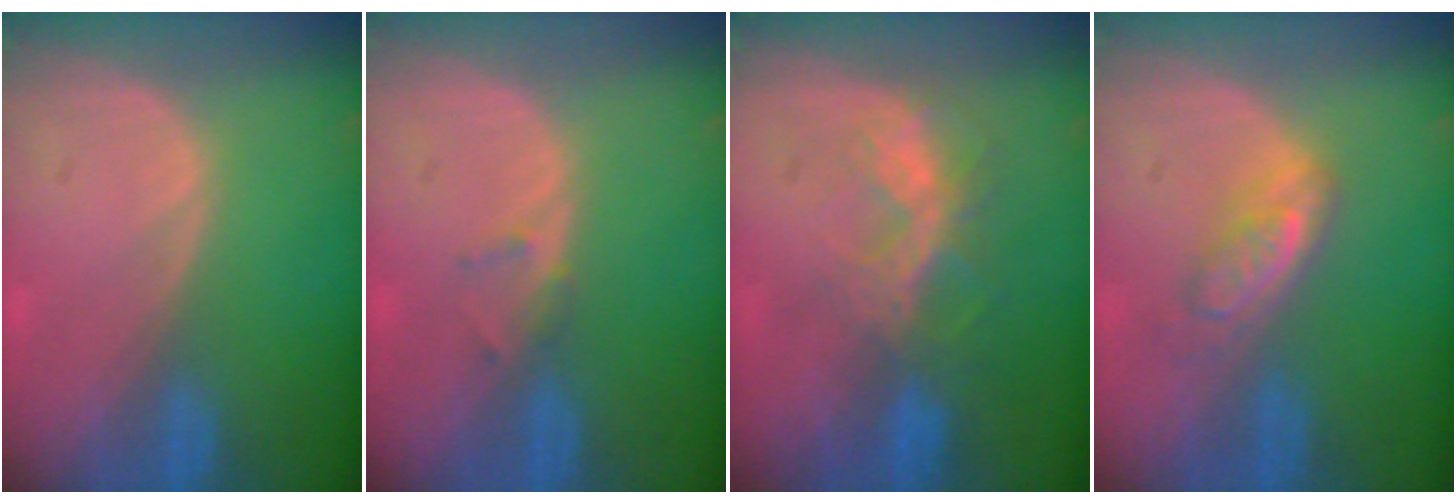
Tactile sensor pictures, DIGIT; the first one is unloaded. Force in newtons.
{"total": 1.3, "press": 1.1, "slide": 0.8}
{"total": 6.6, "press": 5.9, "slide": 3.1}
{"total": 4.8, "press": 4.5, "slide": 1.5}